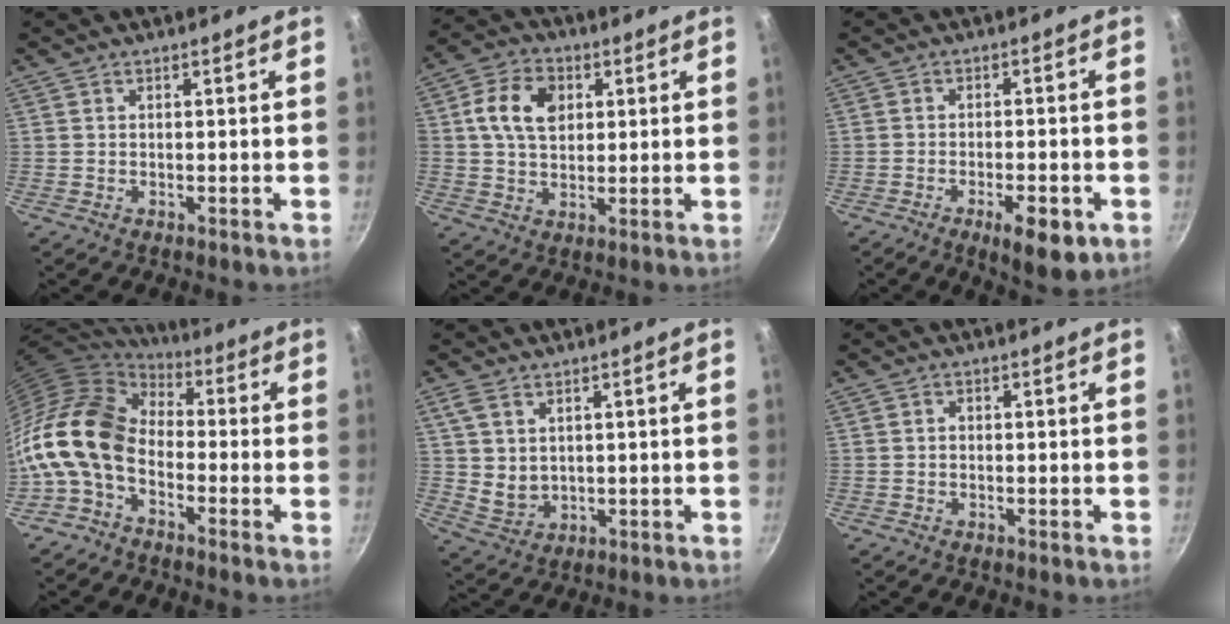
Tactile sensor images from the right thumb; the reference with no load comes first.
{"total": 10.2, "force": [2.4, 7.3, 6.7], "torque": [-0.106, 0.008, 0.033]}
{"total": 8.7, "force": [-3.7, 3.2, 7.1], "torque": [-0.089, 0.015, -0.046]}
{"total": 16.3, "force": [-3.6, 10.9, 11.6], "torque": [-0.205, 0.042, -0.096]}
{"total": 5.7, "force": [2.2, 3.9, 3.5], "torque": [-0.059, -0.011, 0.054]}
{"total": 0.8, "force": [0.0, 0.7, 0.5], "torque": [-0.008, 0.005, 0.000]}